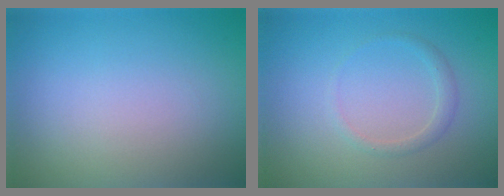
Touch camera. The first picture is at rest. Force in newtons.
{"total": 1.2, "press": 1.2, "slide": 0.2}